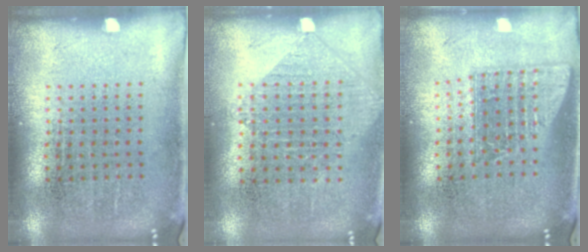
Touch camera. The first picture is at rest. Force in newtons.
{"total": 0.9, "press": 0.8, "slide": 0.3}
{"total": 1.5, "press": 1.2, "slide": 1.0}